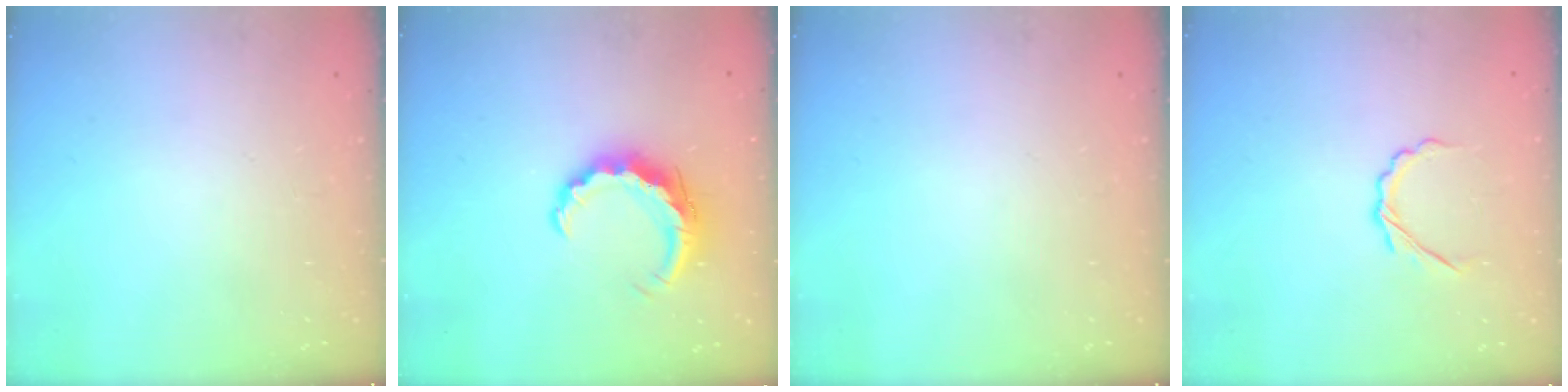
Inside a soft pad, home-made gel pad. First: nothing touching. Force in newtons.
{"total": 8.2, "press": 8.2, "slide": 0.1}
{"total": 0.0}
{"total": 4.6, "press": 4.5, "slide": 1.1}